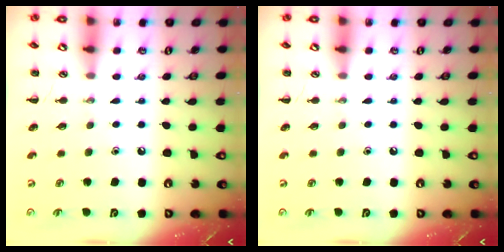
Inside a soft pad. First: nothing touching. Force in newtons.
{"total": 0.0}